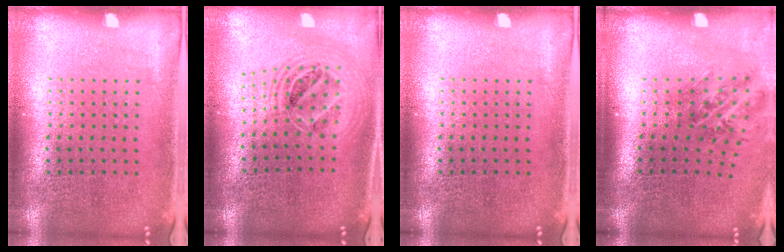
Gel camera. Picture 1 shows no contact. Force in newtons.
{"total": 2.0, "press": 1.6, "slide": 1.2}
{"total": 0.0}
{"total": 1.3, "press": 1.1, "slide": 0.7}